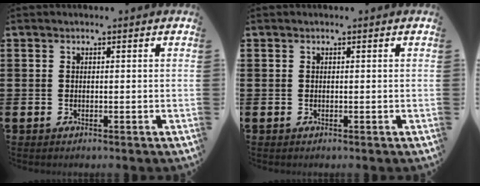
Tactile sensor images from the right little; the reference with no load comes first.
{"total": 0.0}